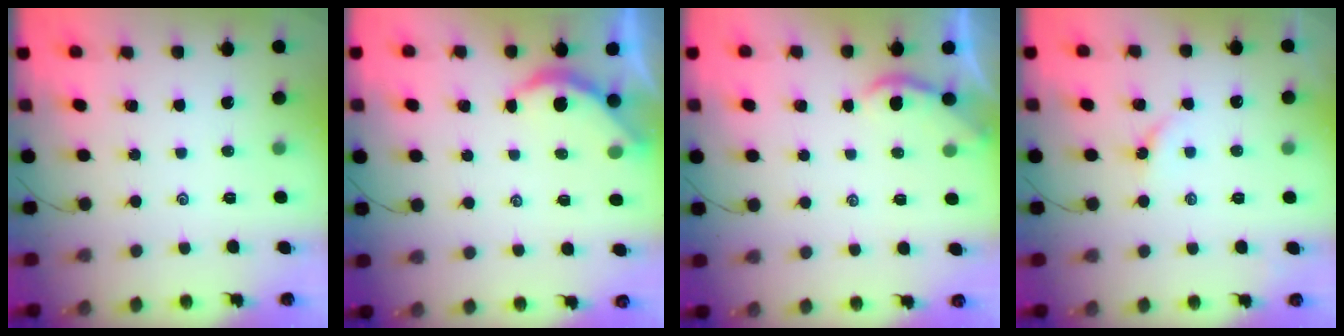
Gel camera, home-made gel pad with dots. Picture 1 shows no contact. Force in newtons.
{"total": 3.6, "press": 3.6, "slide": 0.4}
{"total": 1.3, "press": 1.3, "slide": 0.3}
{"total": 2.7, "press": 2.7, "slide": 0.5}